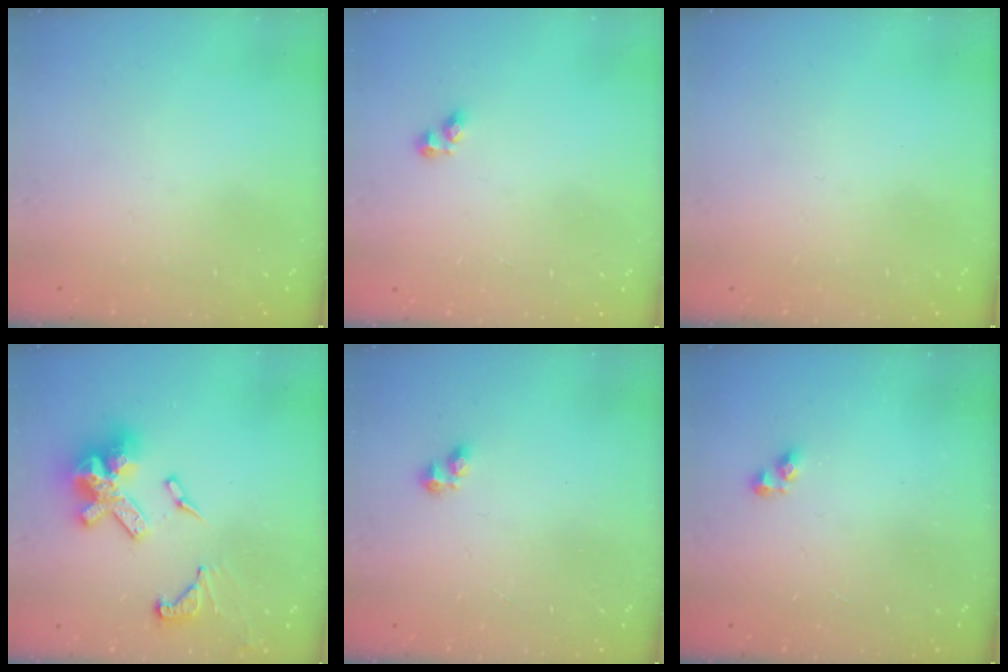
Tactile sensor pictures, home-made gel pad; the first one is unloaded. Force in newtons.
{"total": 2.8, "press": 2.8, "slide": 0.3}
{"total": 0.0}
{"total": 17.8, "press": 17.7, "slide": 1.7}
{"total": 2.7, "press": 2.7, "slide": 0.4}
{"total": 4.1, "press": 4.1, "slide": 0.5}